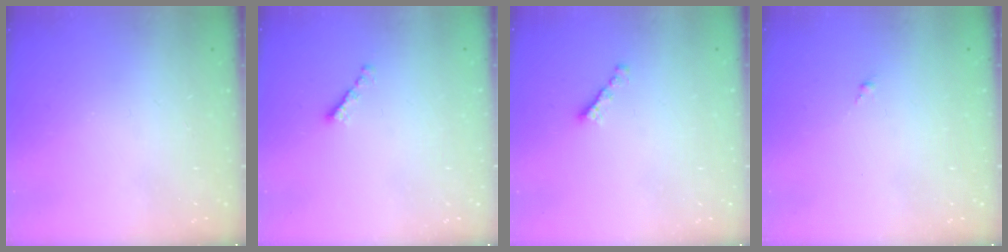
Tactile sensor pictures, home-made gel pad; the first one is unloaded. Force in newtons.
{"total": 2.2, "press": 2.1, "slide": 0.7}
{"total": 2.7, "press": 2.6, "slide": 0.8}
{"total": 0.5, "press": 0.4, "slide": 0.4}